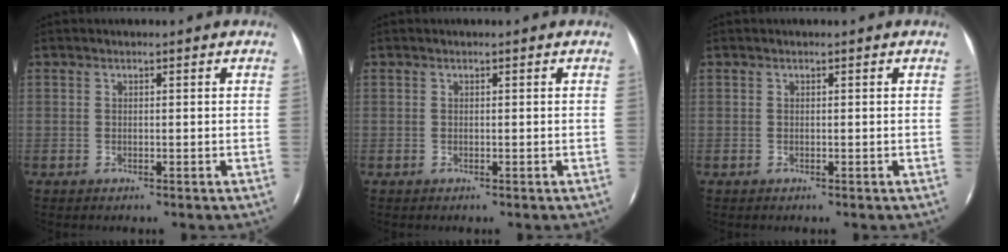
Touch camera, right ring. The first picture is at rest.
{"total": 0.0}
{"total": 0.0}